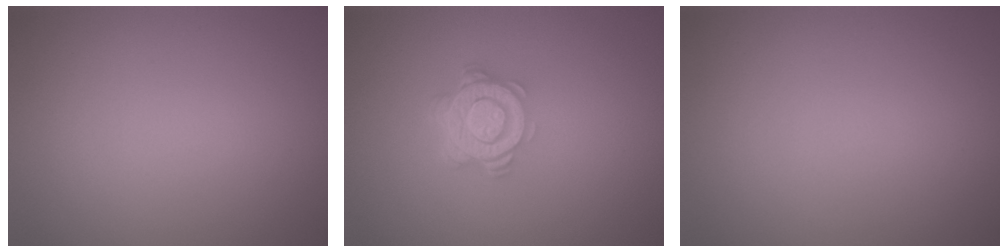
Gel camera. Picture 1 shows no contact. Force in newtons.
{"total": 4.9, "press": 3.5, "slide": 3.5}
{"total": 0.0}